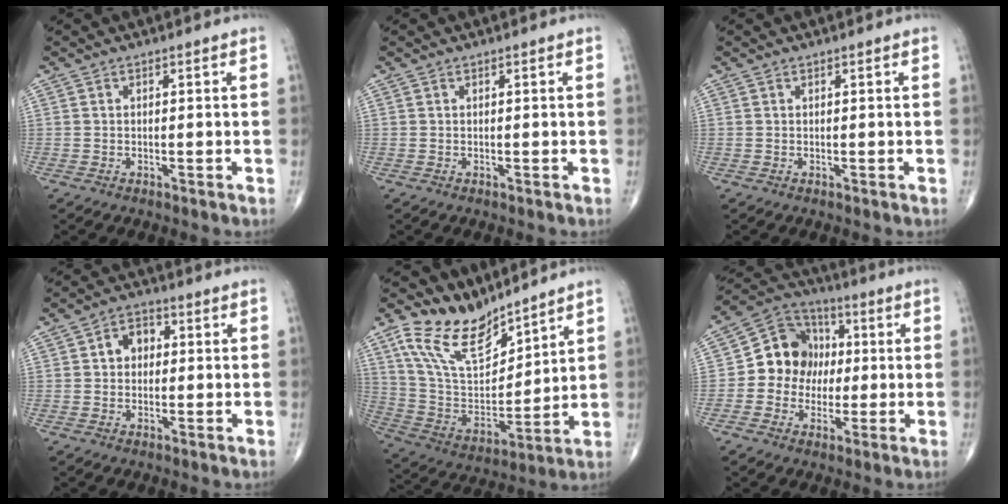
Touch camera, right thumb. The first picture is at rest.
{"total": 0.0}
{"total": 0.0}
{"total": 5.2, "force": [0.7, 4.0, 3.2], "torque": [-0.030, 0.014, 0.003]}
{"total": 15.4, "force": [11.8, 6.6, 7.4], "torque": [-0.111, -0.066, 0.239]}
{"total": 12.3, "force": [-0.1, 10.9, 5.8], "torque": [-0.049, 0.029, -0.012]}